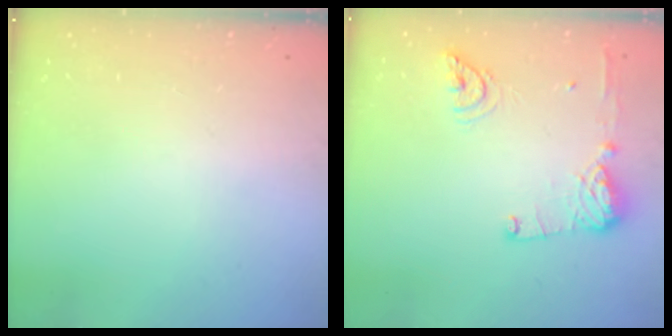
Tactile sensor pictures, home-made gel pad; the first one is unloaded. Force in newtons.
{"total": 12.7, "press": 12.4, "slide": 2.7}